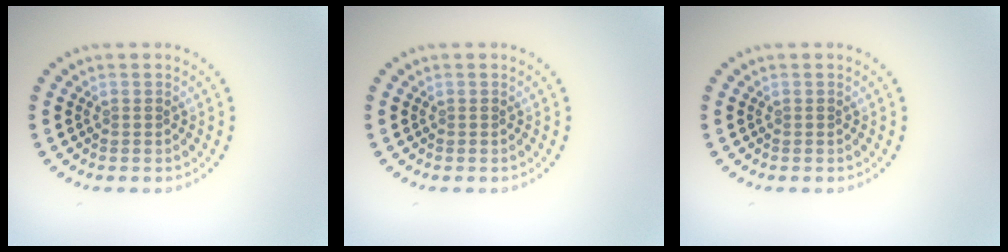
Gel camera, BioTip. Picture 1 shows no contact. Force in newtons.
{"total": 0.0}
{"total": 0.0}